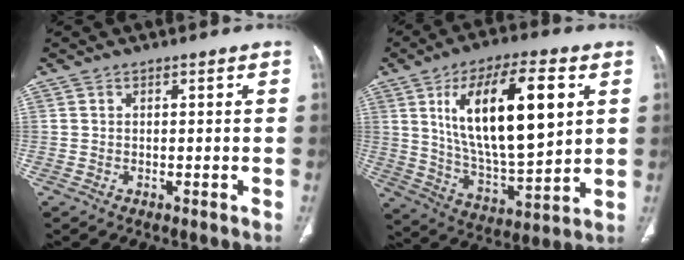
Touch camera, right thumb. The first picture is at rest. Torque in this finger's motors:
{"motor_torque": [0.99, 3.47, 2.10, -0.15, 0.51]}